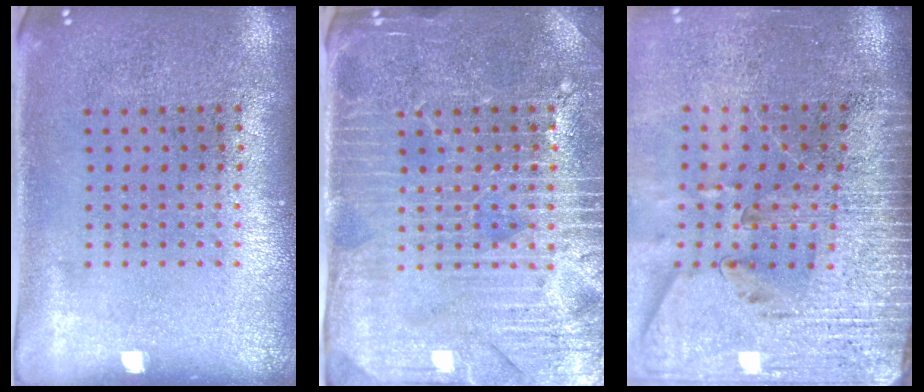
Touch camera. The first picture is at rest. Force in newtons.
{"total": 4.3, "press": 4.1, "slide": 1.3}
{"total": 3.7, "press": 3.2, "slide": 1.9}